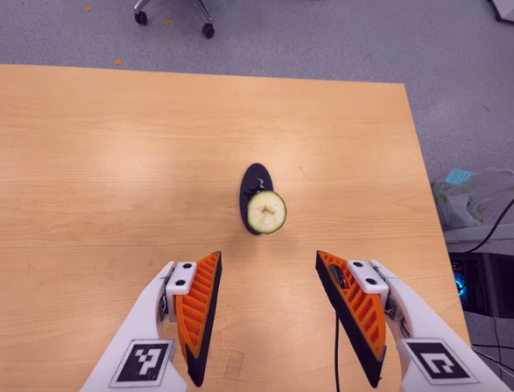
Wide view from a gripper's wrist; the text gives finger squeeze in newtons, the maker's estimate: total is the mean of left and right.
{"total": 0.0}